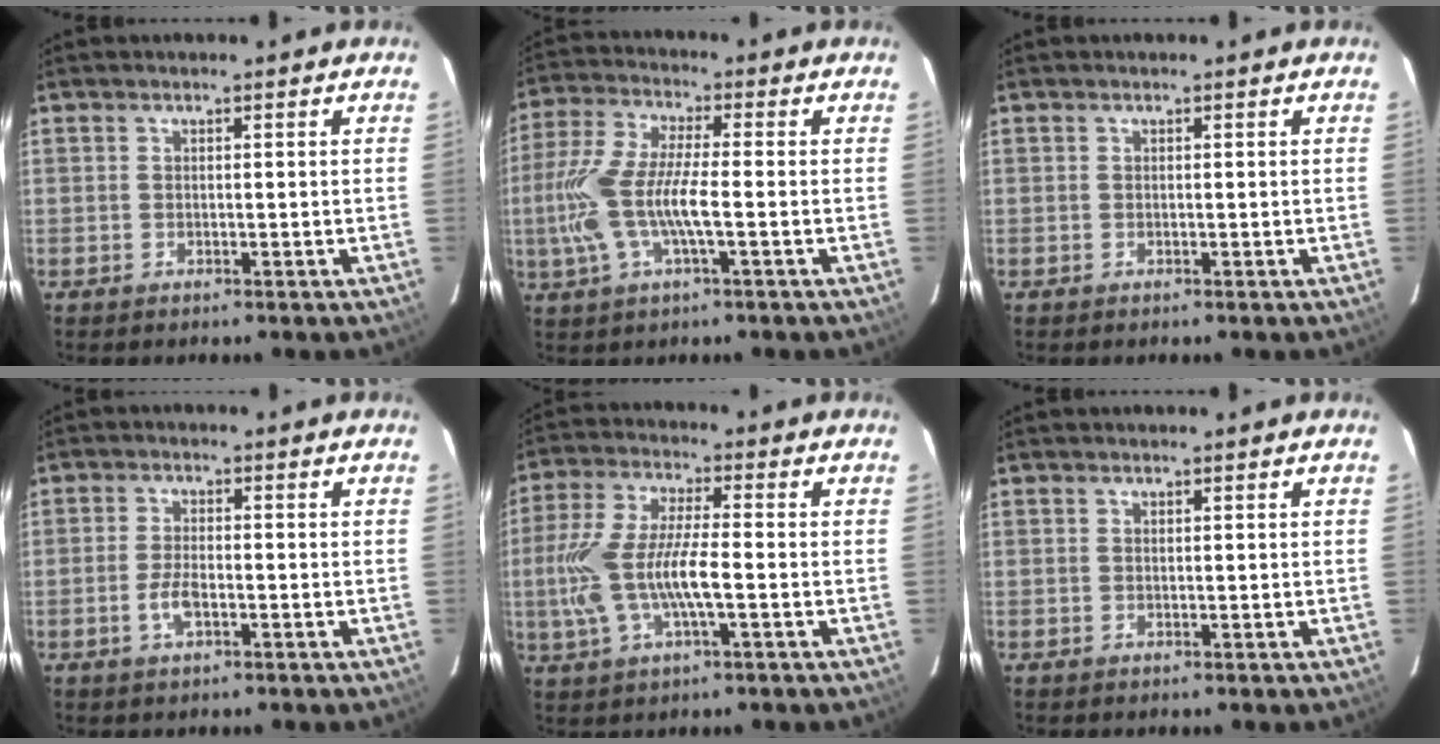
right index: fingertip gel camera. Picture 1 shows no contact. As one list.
[{"total": 13.2, "force": [-2.4, 3.0, 12.6], "torque": [-0.271, -0.003, -0.049]}, {"total": 0.0}, {"total": 3.8, "force": [-1.5, 1.5, 3.2], "torque": [-0.070, -0.001, -0.028]}, {"total": 13.1, "force": [-2.4, 3.7, 12.4], "torque": [-0.264, -0.004, -0.047]}, {"total": 0.0}]